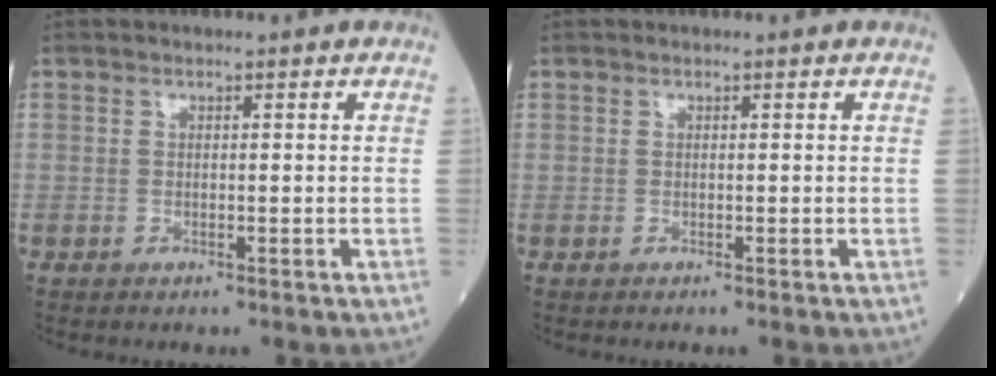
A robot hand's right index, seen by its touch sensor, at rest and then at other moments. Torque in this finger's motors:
{"motor_torque": [1.37, 0.74, -0.03, -0.16]}